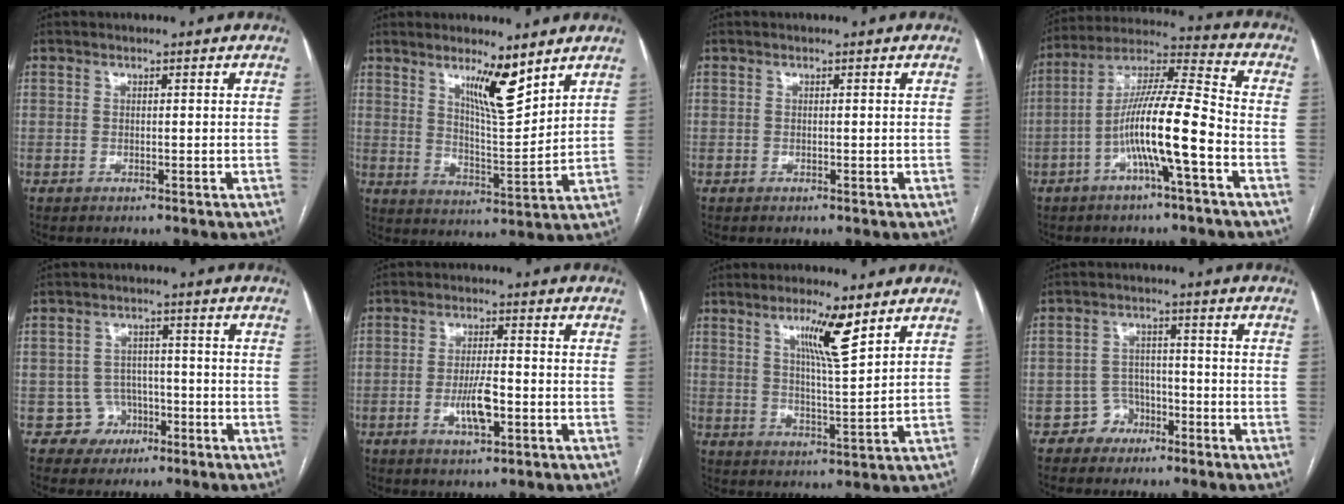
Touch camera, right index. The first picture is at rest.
{"total": 8.5, "force": [5.3, 0.3, 6.6], "torque": [-0.116, -0.012, 0.092]}
{"total": 0.0}
{"total": 13.3, "force": [-4.4, 0.5, 12.6], "torque": [-0.233, 0.016, -0.084]}
{"total": 4.5, "force": [-1.9, 4.1, -0.4], "torque": [0.018, 0.018, -0.027]}
{"total": 5.6, "force": [-1.7, 1.3, 5.1], "torque": [-0.098, -0.004, -0.028]}
{"total": 7.9, "force": [4.7, 0.2, 6.3], "torque": [-0.110, -0.010, 0.080]}
{"total": 4.1, "force": [-2.5, 3.2, 0.2], "torque": [0.004, 0.016, -0.042]}